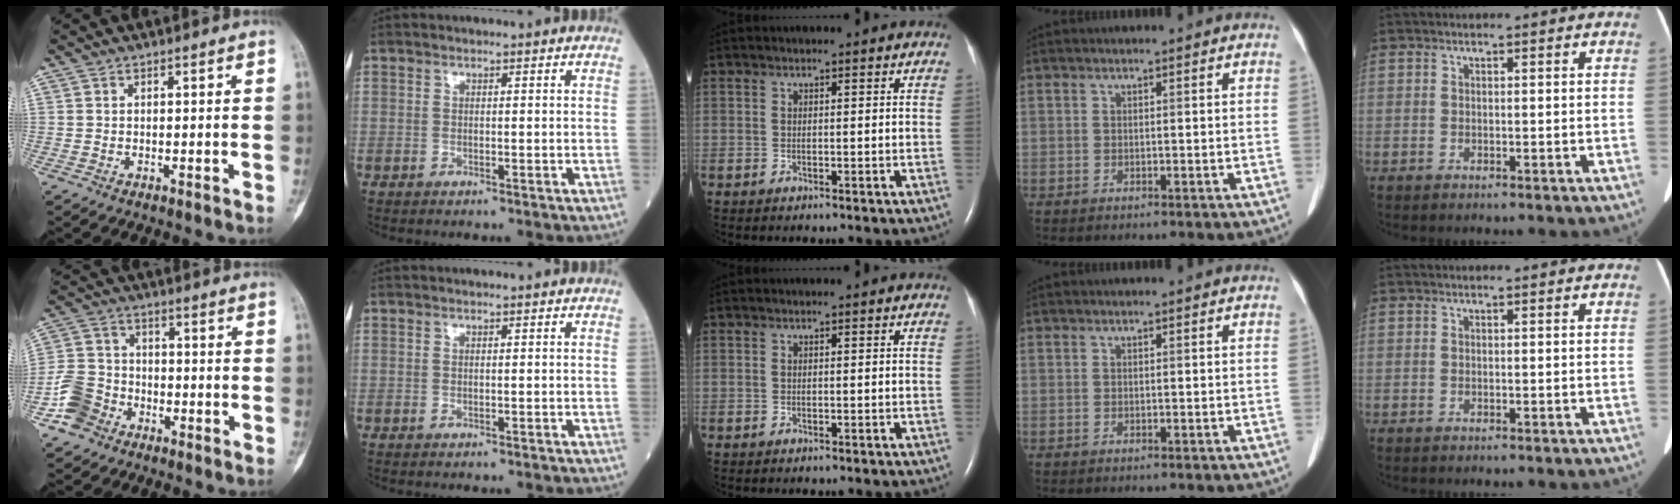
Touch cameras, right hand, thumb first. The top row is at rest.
{"thumb": {"total": 8.0, "force": [-4.4, 6.1, 2.7], "torque": [-0.039, 0.028, -0.093]}}